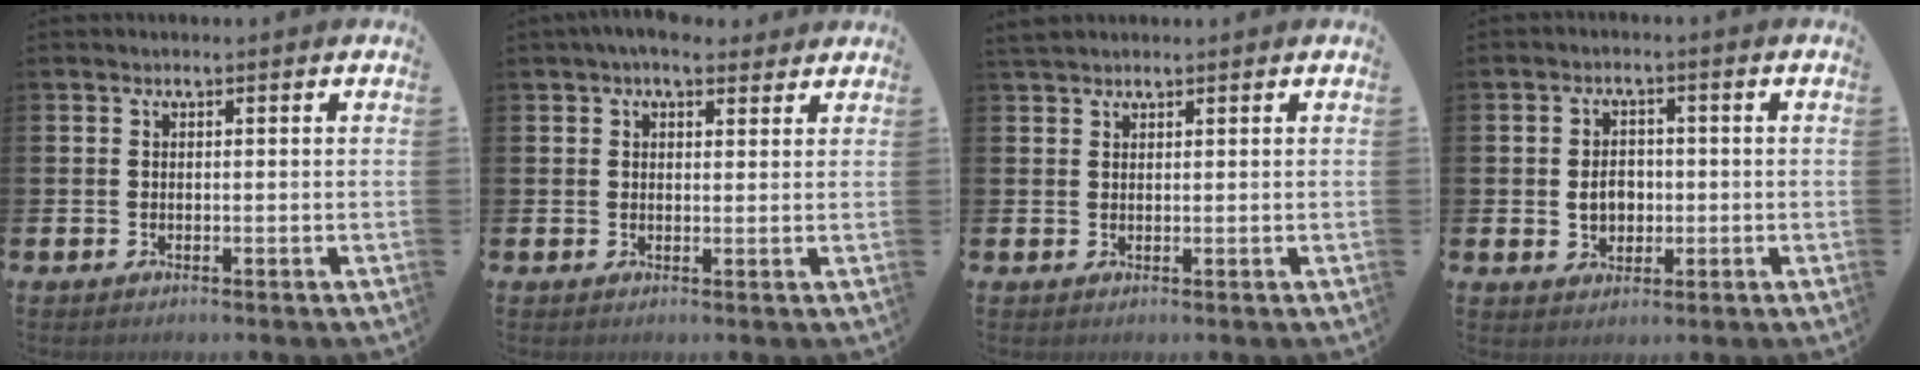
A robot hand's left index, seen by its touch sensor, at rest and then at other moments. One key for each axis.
{"total": 4.1, "fx": 3.7, "fy": 1.5, "fz": 1.2, "tx": -0.016, "ty": -0.013, "tz": 0.064}
{"total": 1.7, "fx": 1.6, "fy": 0.6, "fz": 0.3, "tx": 0.000, "ty": 0.000, "tz": 0.029}
{"total": 3.6, "fx": -0.3, "fy": 2.9, "fz": 2.1, "tx": -0.029, "ty": 0.003, "tz": -0.013}